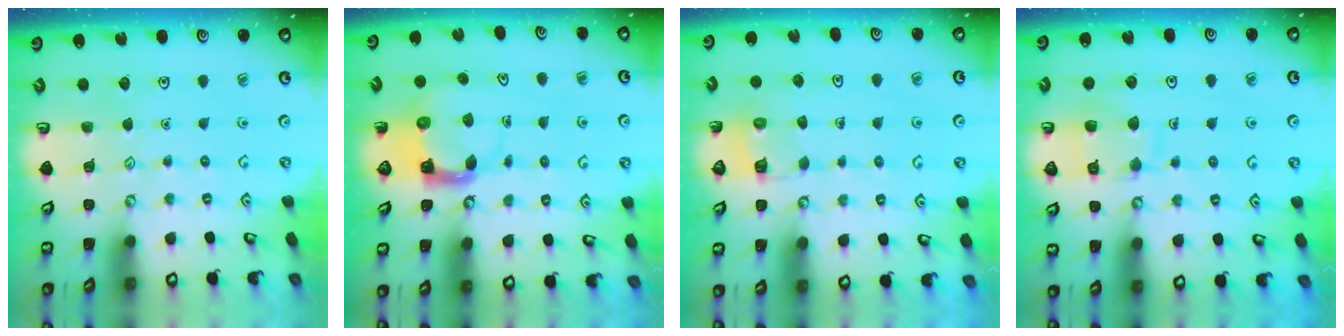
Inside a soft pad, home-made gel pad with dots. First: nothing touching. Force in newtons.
{"total": 3.9, "press": 3.8, "slide": 0.6}
{"total": 3.6, "press": 3.6, "slide": 0.2}
{"total": 11.7, "press": 11.6, "slide": 1.3}